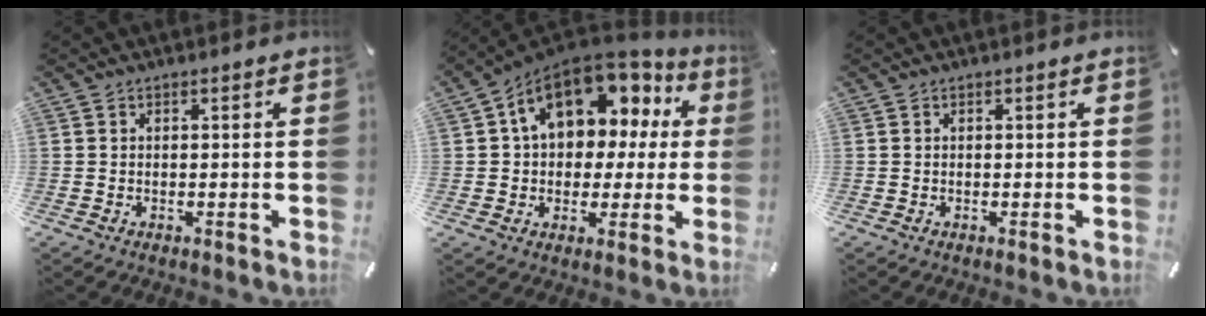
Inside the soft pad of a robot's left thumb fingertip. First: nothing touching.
{"total": 15.0, "force": [6.1, 10.3, 9.0], "torque": [-0.151, -0.028, 0.114]}
{"total": 0.0}